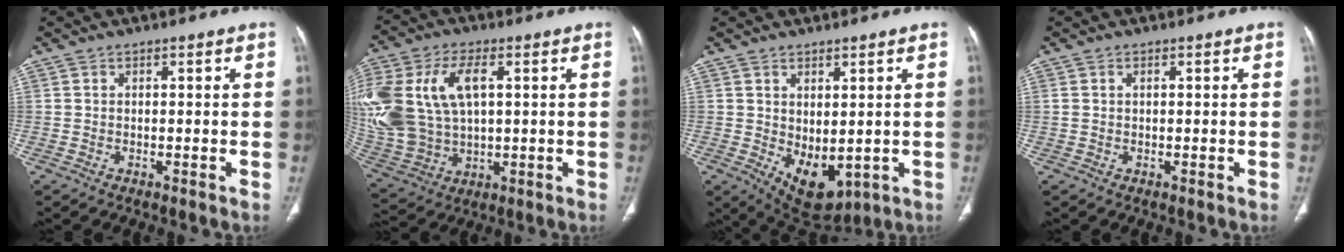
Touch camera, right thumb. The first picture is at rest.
{"total": 23.8, "force": [5.1, 14.9, 17.9], "torque": [-0.431, 0.016, 0.110]}
{"total": 8.6, "force": [-0.8, 5.0, 7.0], "torque": [-0.090, -0.011, 0.016]}
{"total": 0.9, "force": [0.3, 0.5, 0.6], "torque": [-0.020, 0.011, 0.011]}